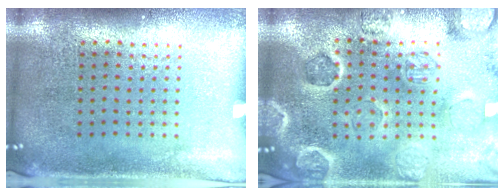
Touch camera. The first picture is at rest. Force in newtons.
{"total": 2.7, "press": 2.7, "slide": 0.2}